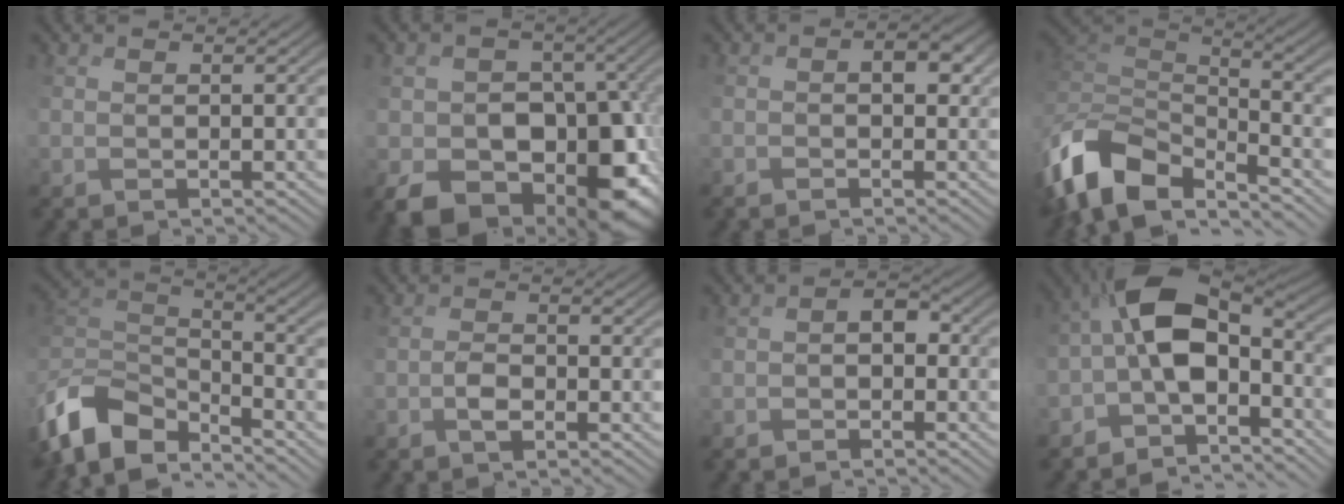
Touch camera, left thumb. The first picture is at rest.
{"total": 14.0, "force": [-5.1, 10.0, 8.5], "torque": [-0.141, -0.028, -0.069]}
{"total": 3.8, "force": [-0.3, 2.3, 3.0], "torque": [-0.039, 0.006, 0.005]}
{"total": 8.8, "force": [-4.1, 3.5, 7.0], "torque": [-0.150, 0.003, -0.084]}
{"total": 8.0, "force": [-5.2, 3.2, 5.2], "torque": [-0.101, 0.007, -0.113]}
{"total": 1.4, "force": [-0.8, 0.1, 1.2], "torque": [-0.019, 0.010, -0.017]}
{"total": 3.4, "force": [-1.9, 1.8, 2.2], "torque": [-0.028, 0.003, -0.031]}
{"total": 9.4, "force": [-3.6, 3.8, 7.8], "torque": [-0.143, 0.010, -0.074]}